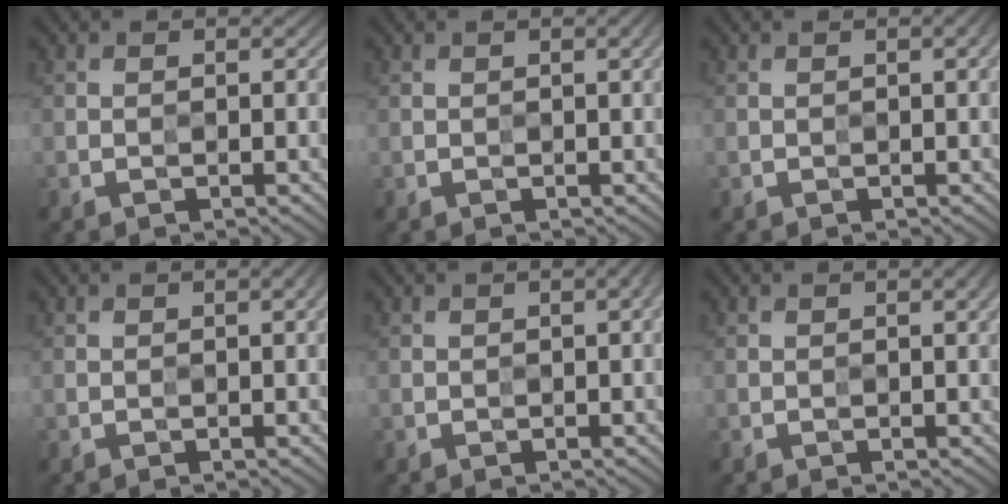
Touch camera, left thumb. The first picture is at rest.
{"total": 1.6, "force": [0.5, 0.3, 1.5], "torque": [-0.025, 0.005, 0.006]}
{"total": 1.5, "force": [0.3, 0.2, 1.4], "torque": [-0.023, 0.004, 0.004]}
{"total": 1.6, "force": [0.3, 0.3, 1.5], "torque": [-0.024, 0.005, 0.004]}
{"total": 1.9, "force": [0.2, 0.4, 1.8], "torque": [-0.025, 0.006, 0.001]}
{"total": 1.8, "force": [0.5, 0.3, 1.7], "torque": [-0.028, 0.005, 0.007]}